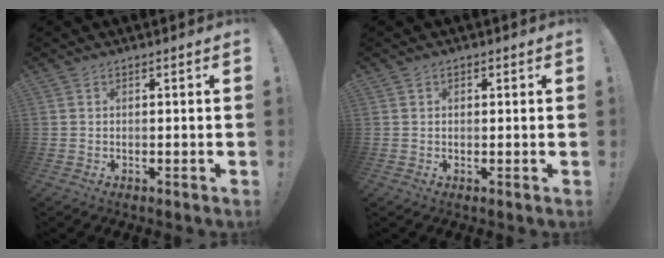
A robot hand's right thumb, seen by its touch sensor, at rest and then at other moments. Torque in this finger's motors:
{"motor_torque": [0.07, -0.22, -0.35, 0.16, 0.03]}